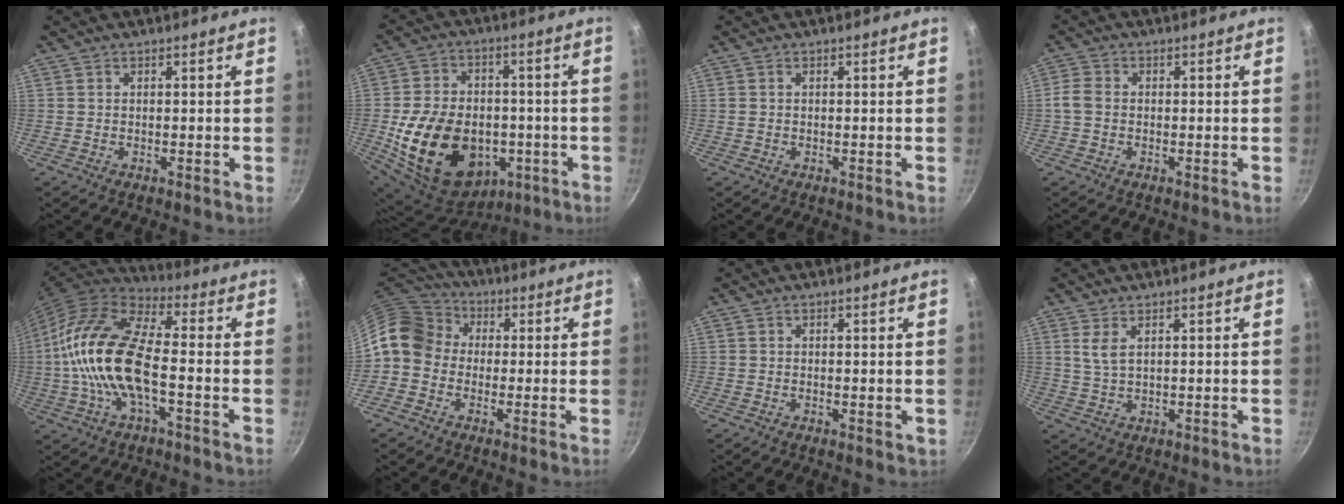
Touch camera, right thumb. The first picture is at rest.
{"total": 24.0, "force": [-4.8, 17.4, 15.8], "torque": [-0.271, 0.029, -0.053]}
{"total": 0.0}
{"total": 3.2, "force": [-0.5, 2.5, 2.0], "torque": [-0.040, 0.010, -0.015]}
{"total": 18.7, "force": [-2.2, 8.1, 16.7], "torque": [-0.318, 0.032, -0.055]}
{"total": 11.8, "force": [0.7, 9.9, 6.3], "torque": [-0.091, 0.033, -0.011]}
{"total": 0.6, "force": [0.2, 0.4, 0.4], "torque": [-0.001, -0.003, 0.002]}
{"total": 3.2, "force": [1.4, 1.4, 2.6], "torque": [-0.049, -0.011, 0.030]}